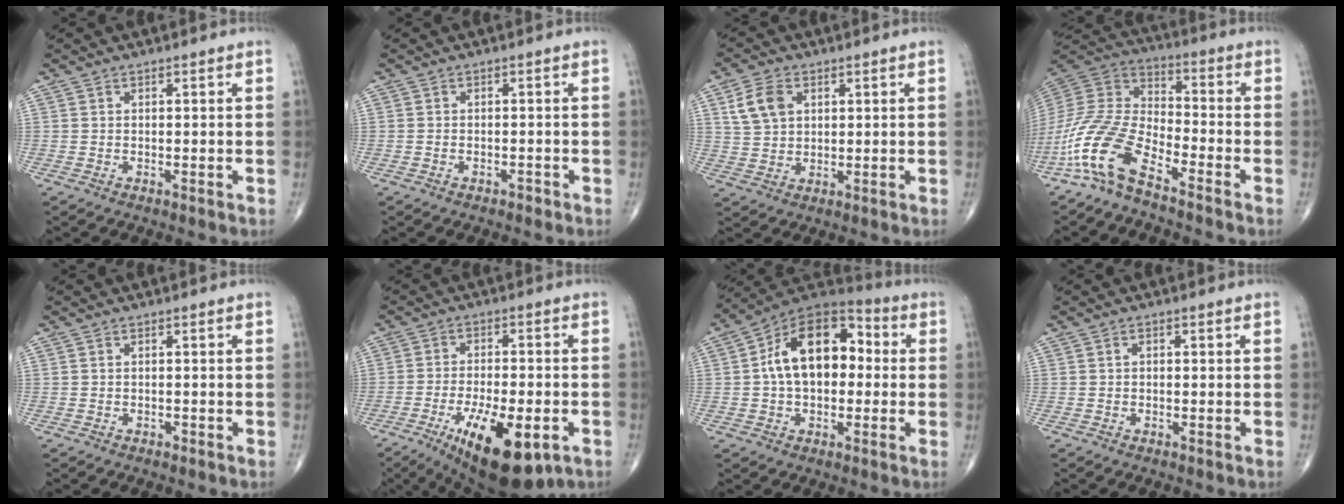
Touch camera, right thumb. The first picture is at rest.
{"total": 1.0, "force": [-0.7, 0.6, 0.4], "torque": [-0.009, 0.007, -0.011]}
{"total": 6.9, "force": [2.5, 4.8, 4.2], "torque": [-0.071, -0.004, 0.051]}
{"total": 12.3, "force": [-8.1, 3.8, 8.5], "torque": [-0.192, 0.066, -0.172]}
{"total": 0.5, "force": [-0.3, 0.4, 0.2], "torque": [-0.002, 0.001, -0.007]}
{"total": 16.9, "force": [-7.2, 6.4, 13.9], "torque": [-0.210, 0.004, -0.097]}
{"total": 16.9, "force": [1.3, 10.5, 13.1], "torque": [-0.184, 0.040, 0.011]}
{"total": 0.8, "force": [0.0, 0.5, 0.6], "torque": [-0.005, 0.005, -0.002]}